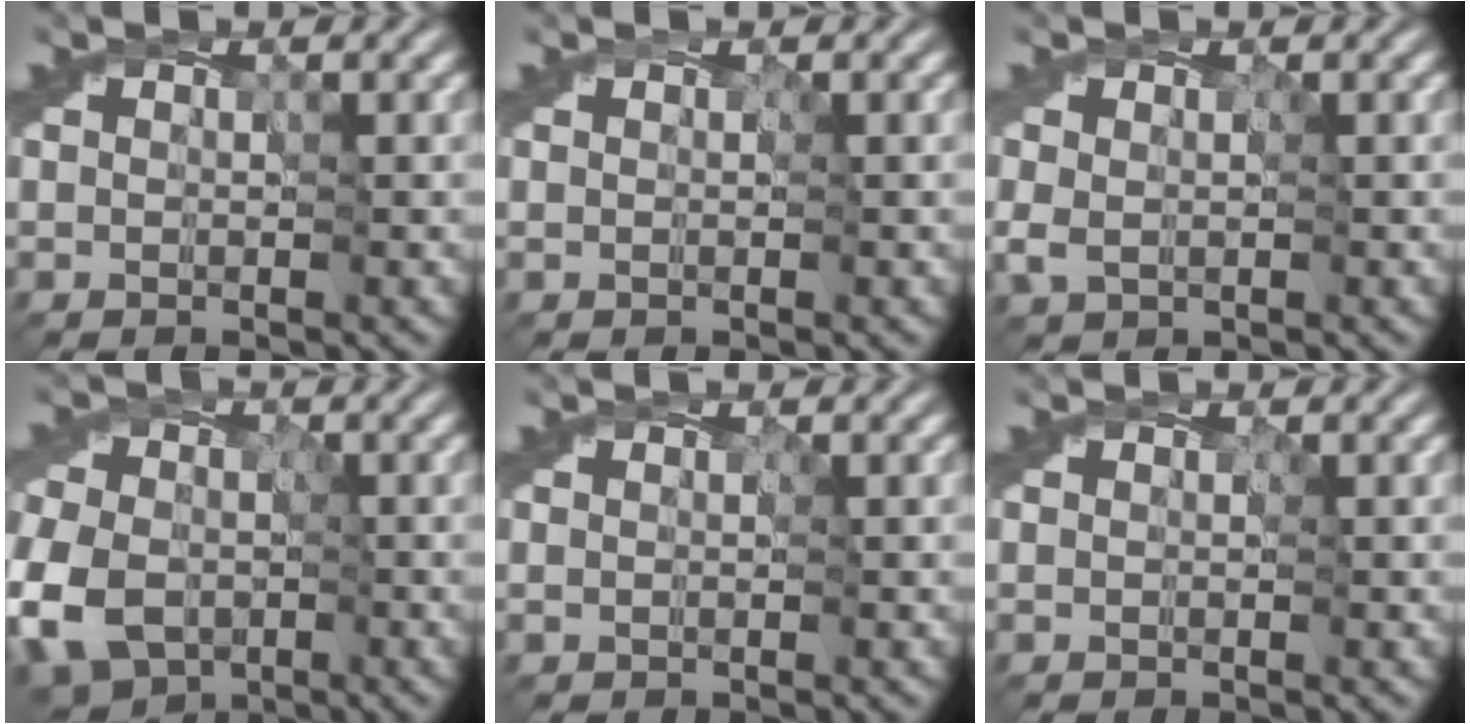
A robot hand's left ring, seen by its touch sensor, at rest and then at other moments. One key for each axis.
{"total": 0.0}
{"total": 1.7, "fx": -0.2, "fy": 1.3, "fz": 1.0, "tx": -0.028, "ty": 0.000, "tz": -0.009}
{"total": 9.3, "fx": -3.7, "fy": 6.8, "fz": 5.3, "tx": -0.126, "ty": -0.015, "tz": -0.079}
{"total": 0.0}
{"total": 0.0}